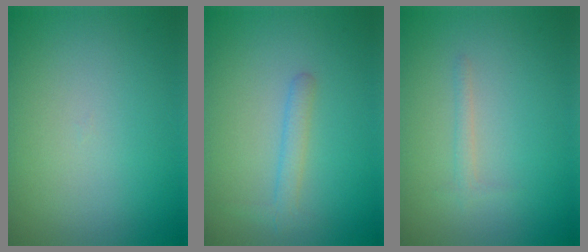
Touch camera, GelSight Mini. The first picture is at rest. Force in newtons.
{"total": 1.6, "press": 1.6, "slide": 0.1}
{"total": 0.9, "press": 0.9, "slide": 0.0}